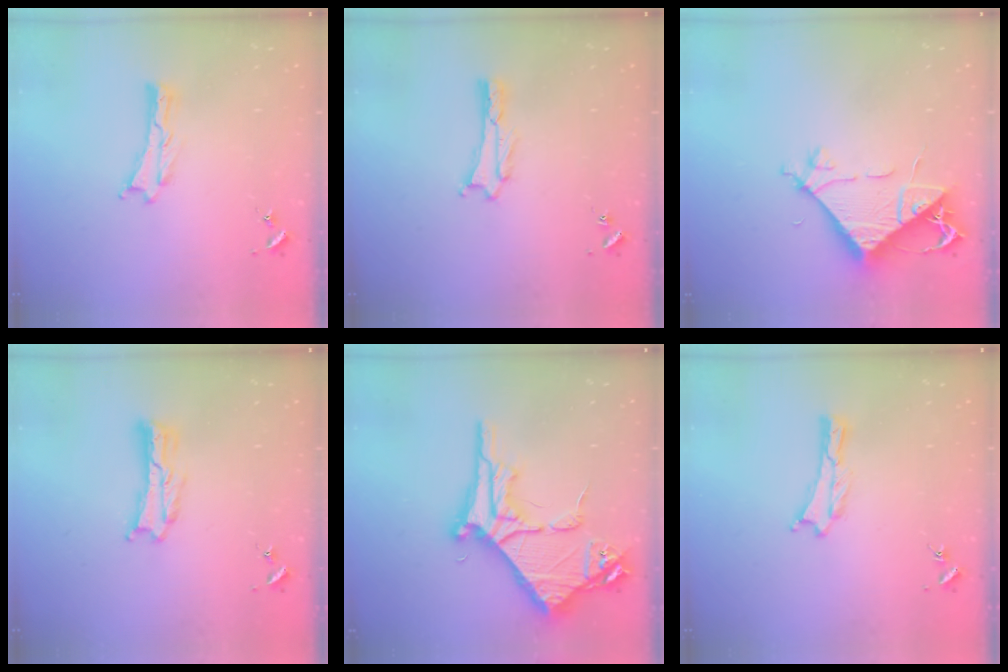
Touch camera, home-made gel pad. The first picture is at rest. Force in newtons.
{"total": 1.6, "press": 1.6, "slide": 0.2}
{"total": 7.6, "press": 7.5, "slide": 1.2}
{"total": 1.0, "press": 1.0, "slide": 0.2}
{"total": 9.3, "press": 9.3, "slide": 0.9}
{"total": 0.0}